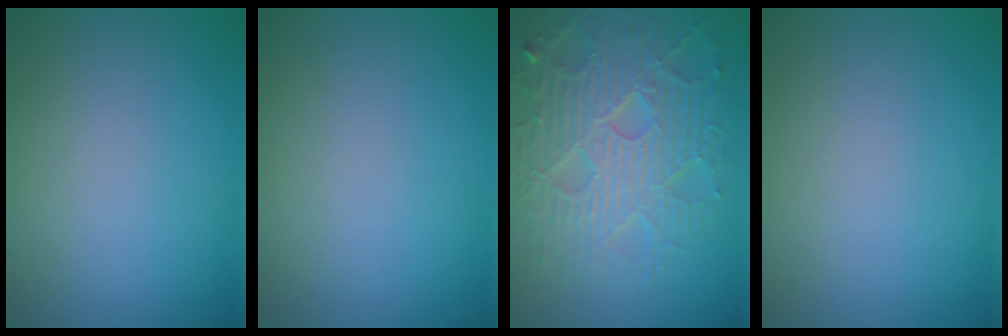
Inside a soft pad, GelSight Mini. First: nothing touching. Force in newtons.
{"total": 0.0}
{"total": 7.4, "press": 5.9, "slide": 4.4}
{"total": 0.0}